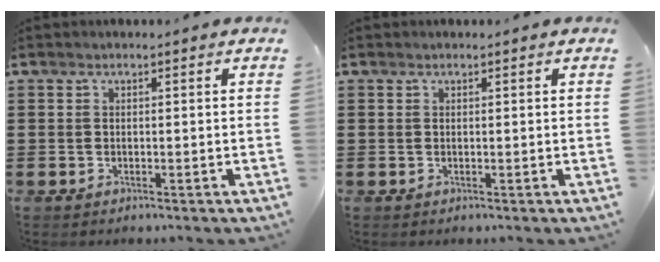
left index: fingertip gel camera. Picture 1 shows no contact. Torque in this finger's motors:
{"motor_torque": [0.32, -0.31, -0.04, 0.00]}